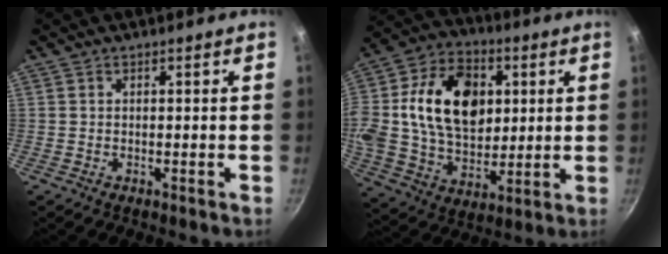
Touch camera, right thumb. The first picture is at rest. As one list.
[{"total": 24.4, "force": [4.5, 17.0, 16.9], "torque": [-0.289, 0.012, 0.075]}]